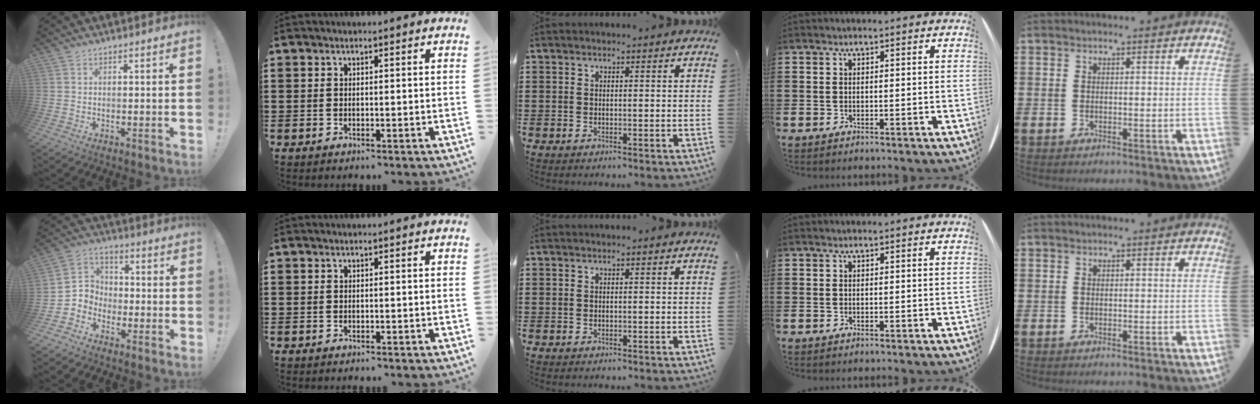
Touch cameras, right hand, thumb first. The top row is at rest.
{"thumb": {"total": 6.6, "force": [-4.1, 5.2, 0.4], "torque": [-0.023, 0.025, -0.071]}}